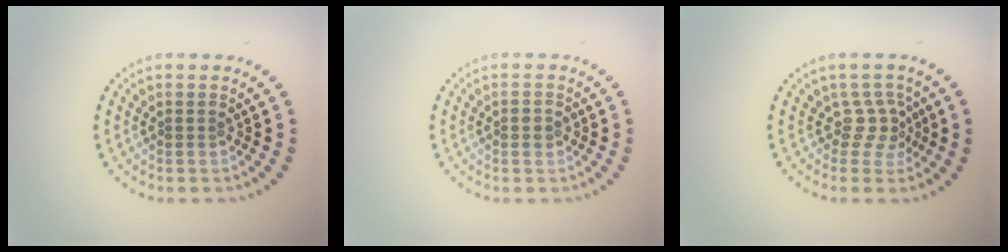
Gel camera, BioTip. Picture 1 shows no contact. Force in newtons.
{"total": 1.0, "press": 1.0, "slide": 0.2}
{"total": 2.2, "press": 1.6, "slide": 1.6}